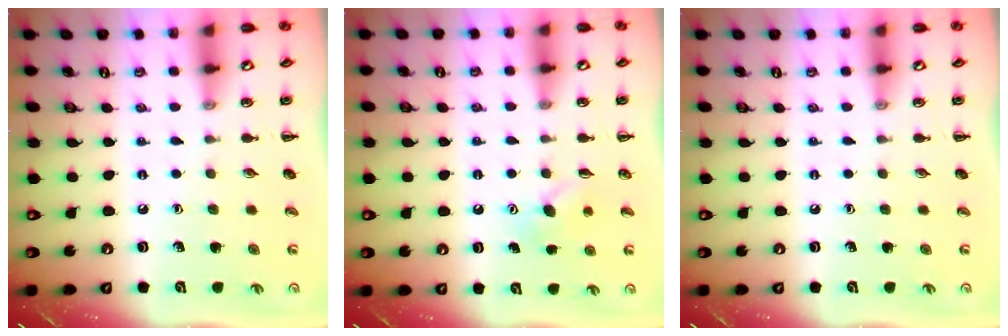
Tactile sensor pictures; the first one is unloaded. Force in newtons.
{"total": 4.8, "press": 4.7, "slide": 1.1}
{"total": 0.0}